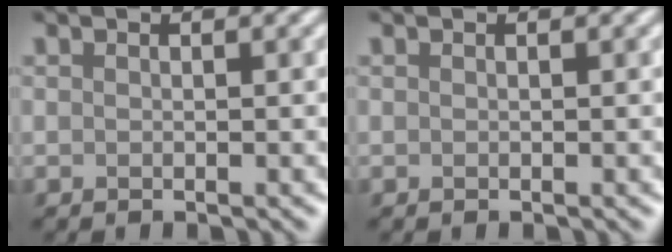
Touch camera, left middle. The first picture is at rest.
{"total": 0.0}